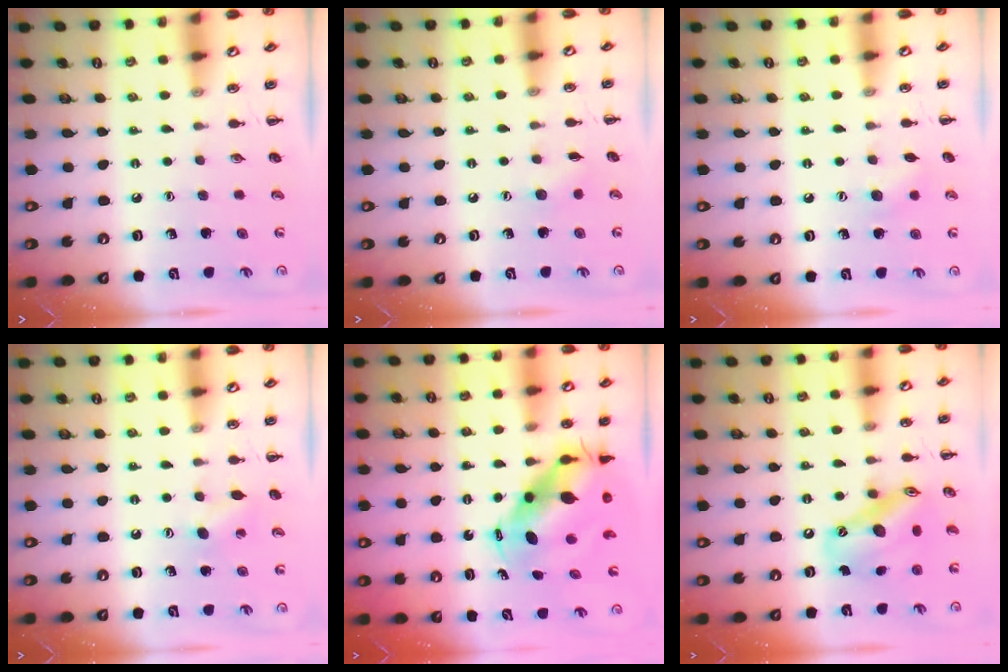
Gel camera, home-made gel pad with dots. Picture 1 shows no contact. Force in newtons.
{"total": 4.6, "press": 4.5, "slide": 1.1}
{"total": 5.6, "press": 5.5, "slide": 1.4}
{"total": 5.3, "press": 5.0, "slide": 1.5}
{"total": 10.3, "press": 10.1, "slide": 2.1}
{"total": 15.2, "press": 14.7, "slide": 3.6}